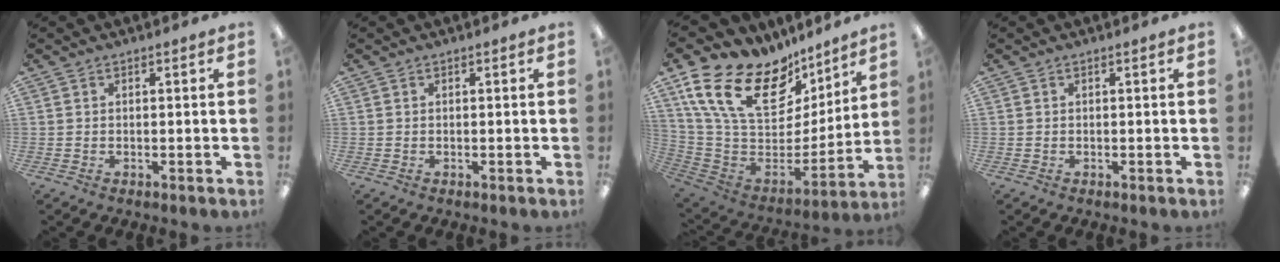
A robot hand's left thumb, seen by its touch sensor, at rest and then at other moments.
{"total": 0.0}
{"total": 23.1, "force": [13.9, 12.7, 13.3], "torque": [-0.251, -0.093, 0.258]}
{"total": 0.0}